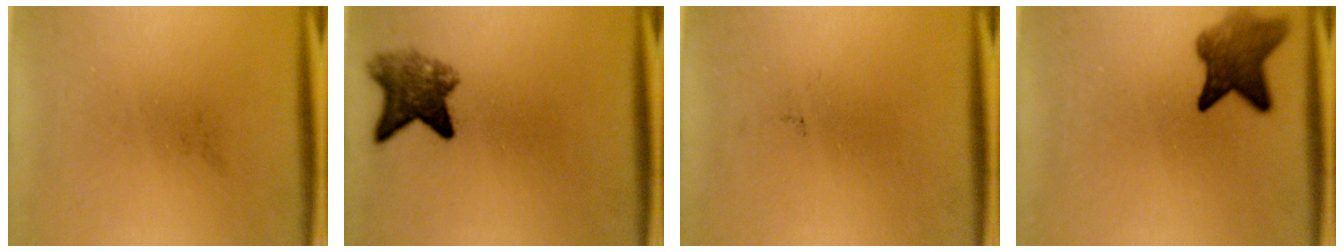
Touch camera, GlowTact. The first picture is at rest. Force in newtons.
{"total": 5.5}
{"total": 0.0}
{"total": 6.2}